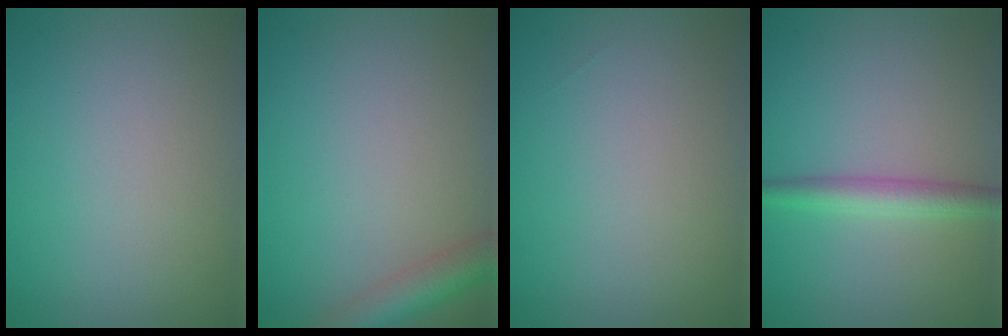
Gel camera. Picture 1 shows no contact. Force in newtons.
{"total": 3.5, "press": 3.5, "slide": 0.2}
{"total": 0.0}
{"total": 2.6, "press": 2.6, "slide": 0.1}